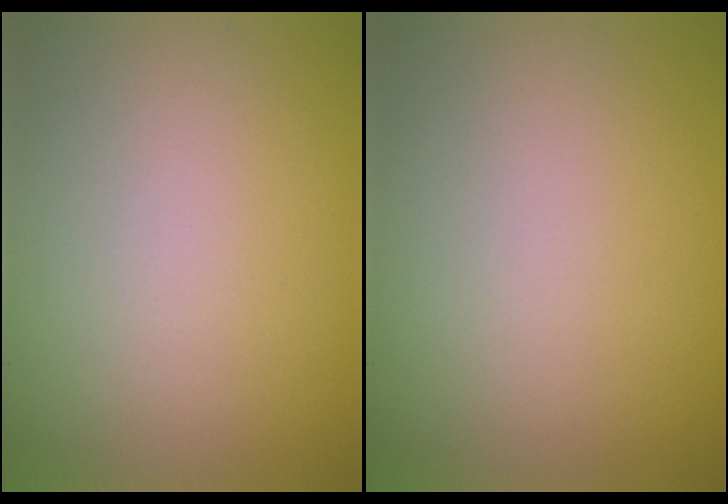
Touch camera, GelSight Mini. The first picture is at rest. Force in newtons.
{"total": 0.0}